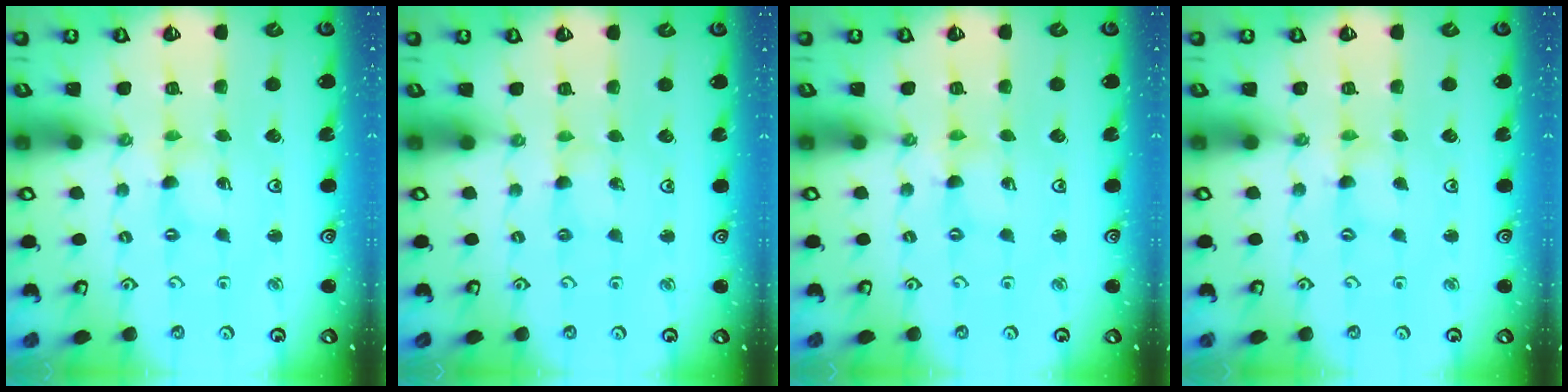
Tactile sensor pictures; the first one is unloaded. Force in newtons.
{"total": 1.3, "press": 1.3, "slide": 0.2}
{"total": 0.0}
{"total": 0.0}